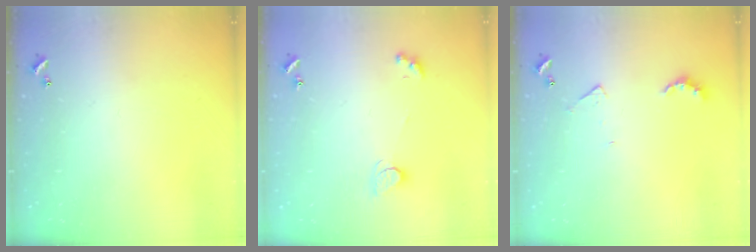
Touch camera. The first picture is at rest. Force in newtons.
{"total": 2.5, "press": 2.5, "slide": 0.3}
{"total": 5.4, "press": 5.4, "slide": 0.8}